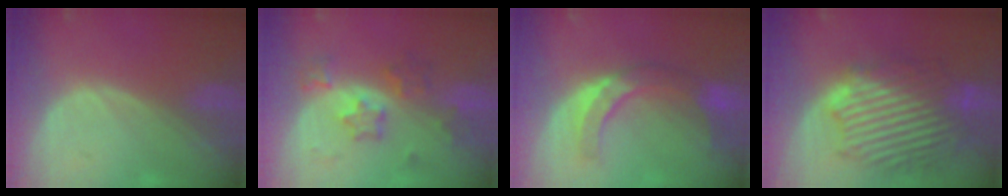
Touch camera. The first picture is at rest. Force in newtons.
{"total": 6.1, "press": 5.9, "slide": 1.2}
{"total": 7.6, "press": 7.5, "slide": 1.3}
{"total": 13.1, "press": 13.0, "slide": 1.1}